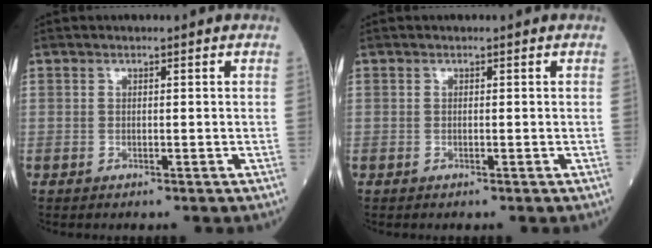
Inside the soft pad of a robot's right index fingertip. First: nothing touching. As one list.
[{"total": 0.0}]